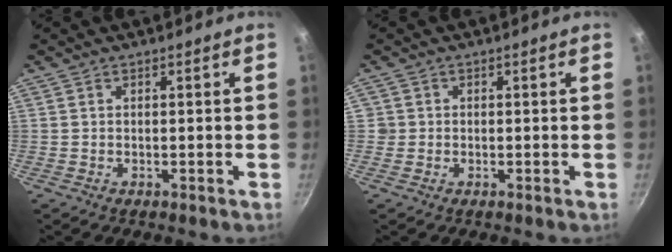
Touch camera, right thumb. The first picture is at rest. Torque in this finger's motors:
{"motor_torque": [-0.10, 0.30, 0.22, 0.21, -0.03]}